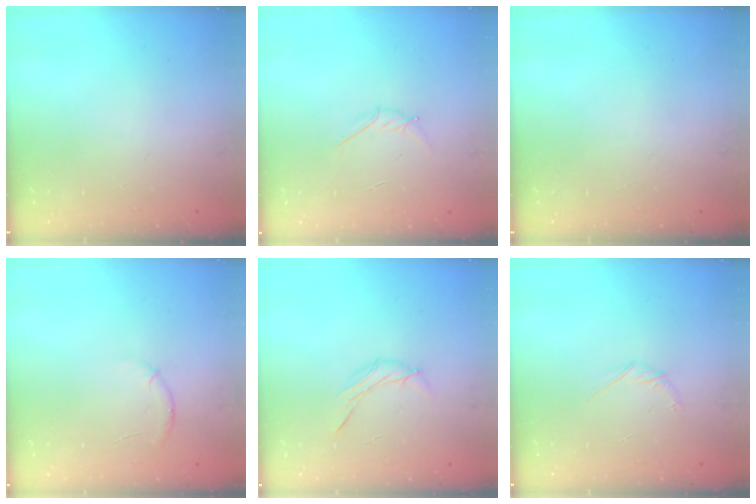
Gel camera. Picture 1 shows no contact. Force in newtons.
{"total": 3.6, "press": 3.5, "slide": 0.9}
{"total": 0.0}
{"total": 5.8, "press": 5.4, "slide": 2.2}
{"total": 6.3, "press": 6.2, "slide": 1.0}
{"total": 4.3, "press": 4.1, "slide": 1.1}